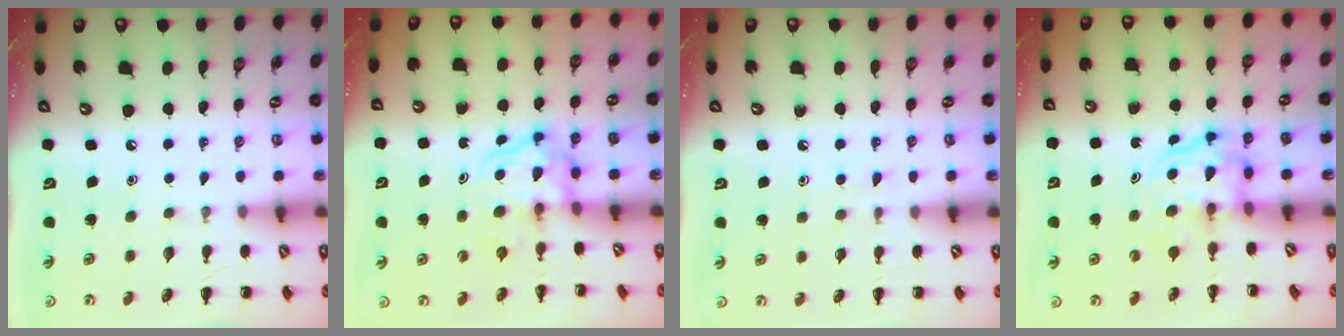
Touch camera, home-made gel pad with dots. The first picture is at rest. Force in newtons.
{"total": 3.8, "press": 3.8, "slide": 0.4}
{"total": 2.9, "press": 2.5, "slide": 1.4}
{"total": 4.0, "press": 4.0, "slide": 0.3}